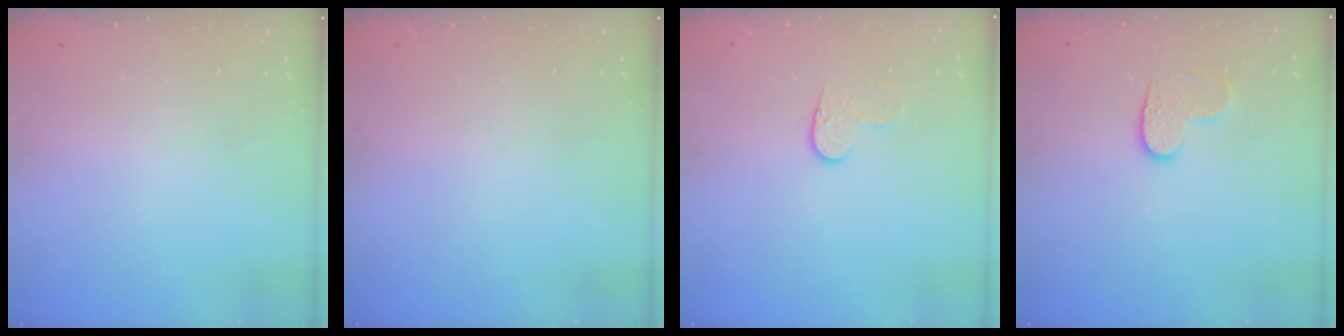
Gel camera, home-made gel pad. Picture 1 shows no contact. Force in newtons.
{"total": 0.0}
{"total": 5.8, "press": 5.7, "slide": 0.4}
{"total": 6.6, "press": 6.6, "slide": 0.3}